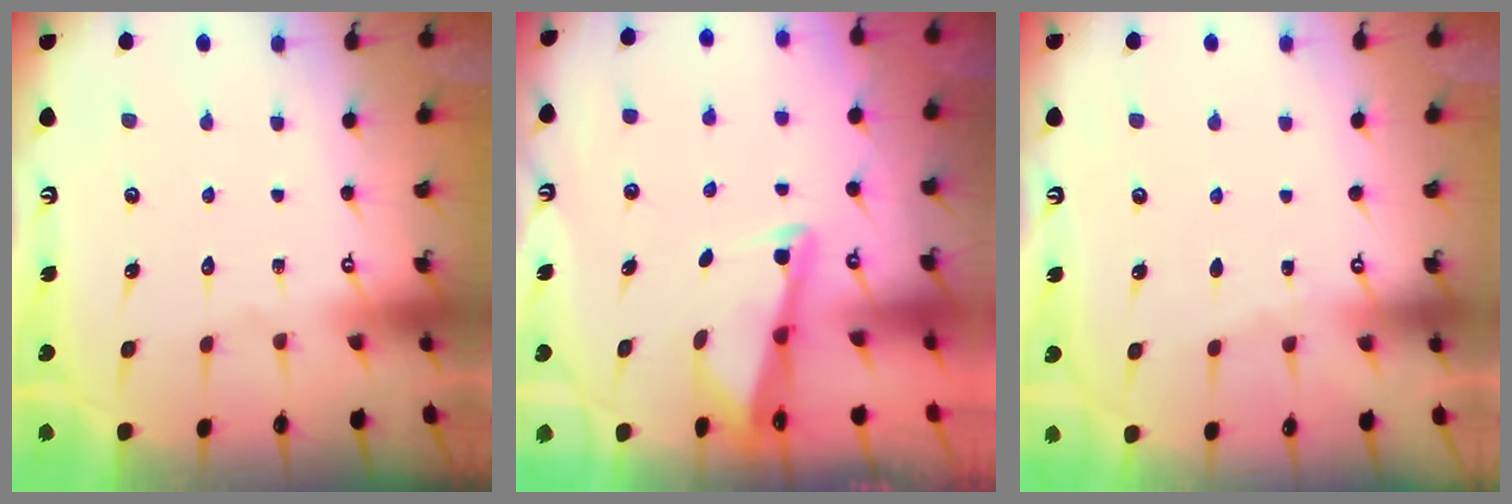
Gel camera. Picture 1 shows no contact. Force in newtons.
{"total": 2.5, "press": 2.5, "slide": 0.1}
{"total": 2.6, "press": 2.6, "slide": 0.4}